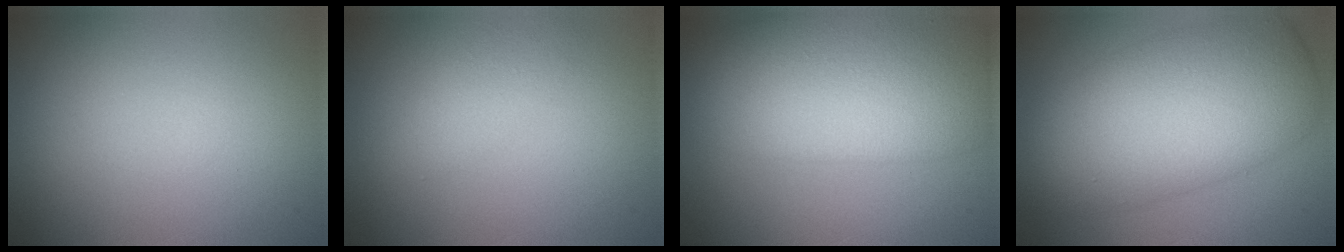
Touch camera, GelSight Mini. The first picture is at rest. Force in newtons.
{"total": 2.0, "press": 2.0, "slide": 0.1}
{"total": 11.8, "press": 11.7, "slide": 0.7}
{"total": 11.1, "press": 11.0, "slide": 0.5}